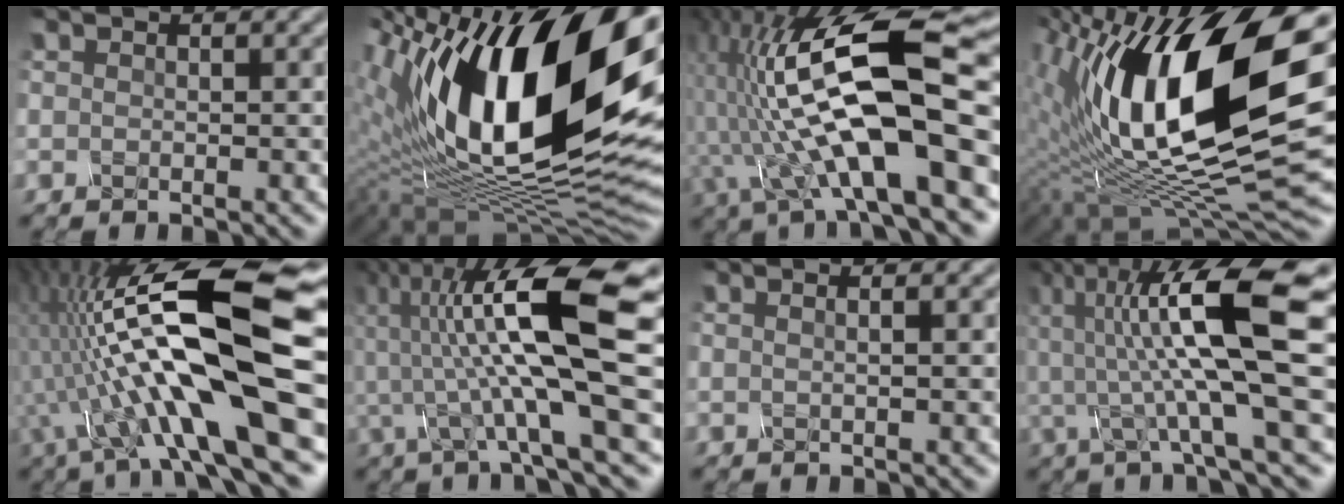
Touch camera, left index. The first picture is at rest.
{"total": 19.1, "force": [4.9, 9.2, 16.0], "torque": [-0.283, 0.020, 0.074]}
{"total": 14.1, "force": [-1.8, 5.0, 13.1], "torque": [-0.243, 0.014, -0.042]}
{"total": 18.3, "force": [3.8, 7.5, 16.2], "torque": [-0.275, 0.016, 0.054]}
{"total": 14.8, "force": [-1.1, 3.6, 14.3], "torque": [-0.246, 0.020, -0.021]}
{"total": 11.5, "force": [0.2, 2.7, 11.2], "torque": [-0.208, 0.012, 0.000]}
{"total": 2.4, "force": [0.7, 1.3, 1.9], "torque": [-0.005, 0.016, -0.021]}
{"total": 10.4, "force": [0.8, 2.3, 10.1], "torque": [-0.185, 0.004, 0.014]}